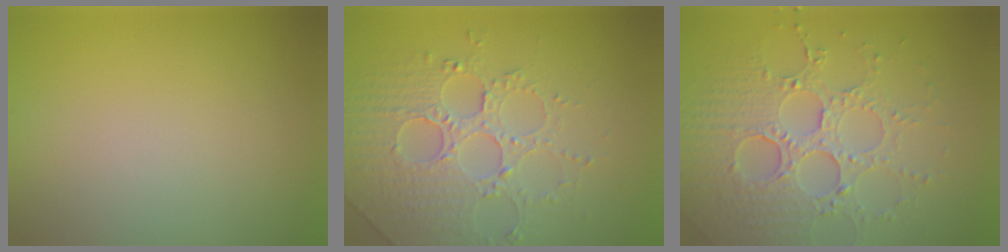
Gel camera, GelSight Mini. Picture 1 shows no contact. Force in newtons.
{"total": 4.2, "press": 4.0, "slide": 1.3}
{"total": 5.1, "press": 4.5, "slide": 2.3}